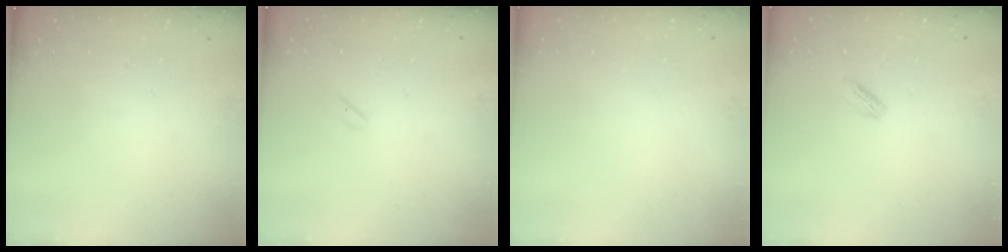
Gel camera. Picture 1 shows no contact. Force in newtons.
{"total": 1.6, "press": 1.5, "slide": 0.6}
{"total": 2.1, "press": 2.1, "slide": 0.1}
{"total": 2.6, "press": 2.5, "slide": 0.7}